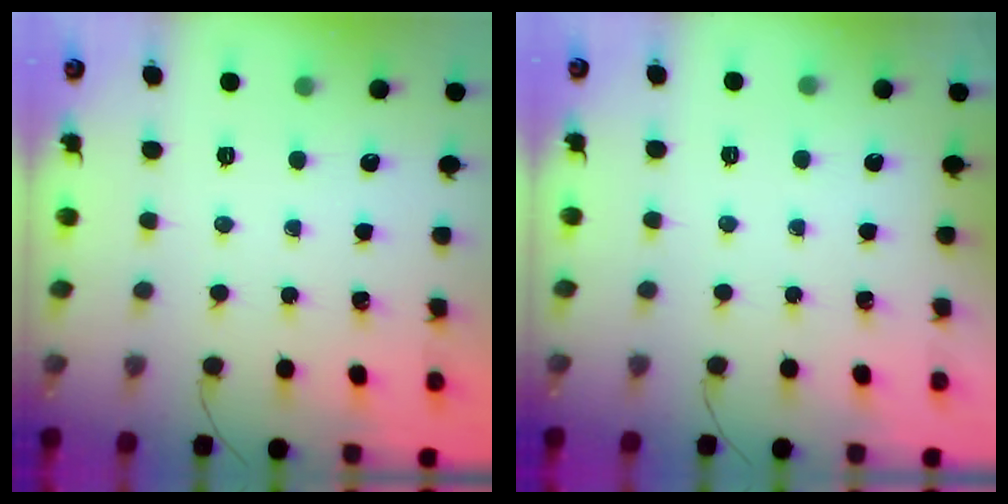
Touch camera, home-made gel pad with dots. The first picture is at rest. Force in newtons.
{"total": 1.9, "press": 1.9, "slide": 0.3}